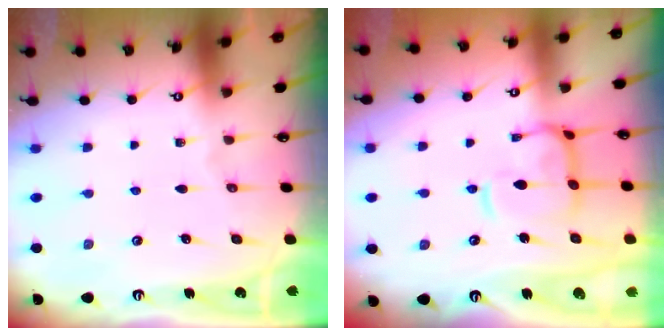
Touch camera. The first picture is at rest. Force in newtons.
{"total": 7.6, "press": 7.5, "slide": 0.9}